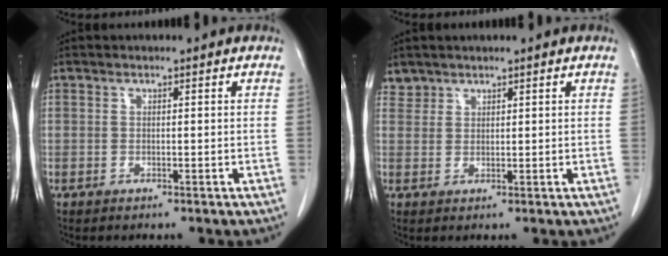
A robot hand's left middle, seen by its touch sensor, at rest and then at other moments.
{"total": 1.6, "force": [1.4, 0.8, -0.4], "torque": [0.014, 0.006, 0.024]}